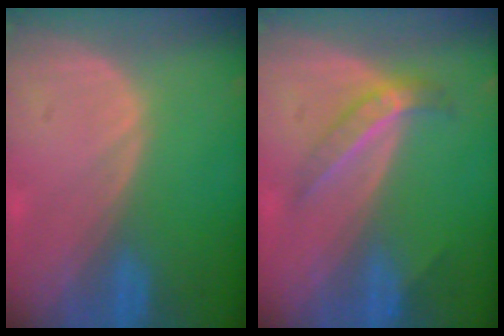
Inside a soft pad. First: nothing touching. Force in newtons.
{"total": 4.0, "press": 3.9, "slide": 0.7}